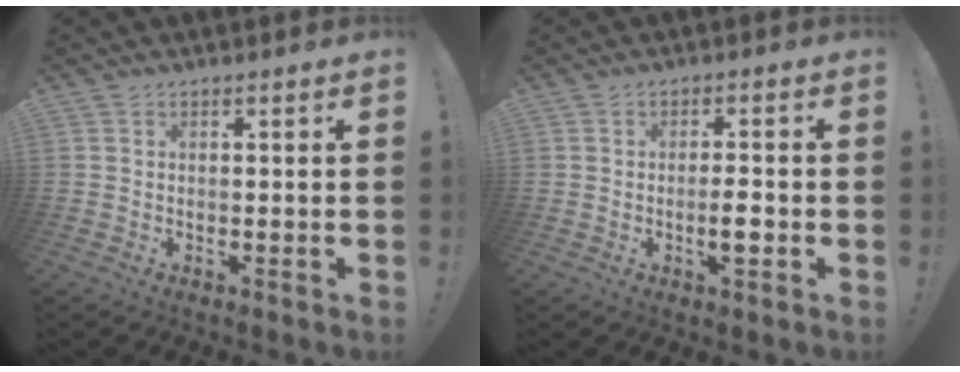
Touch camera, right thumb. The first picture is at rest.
{"total": 3.9, "force": [-1.4, 1.7, 3.2], "torque": [-0.032, 0.003, -0.026]}